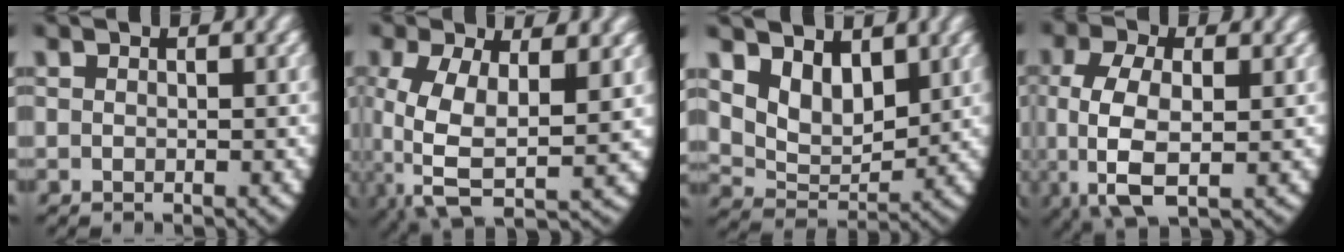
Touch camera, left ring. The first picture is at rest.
{"total": 9.1, "force": [-0.4, 5.4, 7.3], "torque": [-0.162, -0.042, 0.013]}
{"total": 9.9, "force": [2.8, 8.0, 5.2], "torque": [-0.123, -0.027, 0.047]}
{"total": 7.1, "force": [-0.7, 4.3, 5.6], "torque": [-0.155, -0.037, 0.008]}